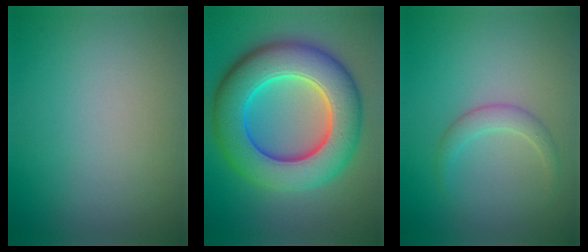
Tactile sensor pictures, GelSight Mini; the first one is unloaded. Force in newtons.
{"total": 11.4, "press": 11.4, "slide": 0.4}
{"total": 1.7, "press": 1.7, "slide": 0.1}